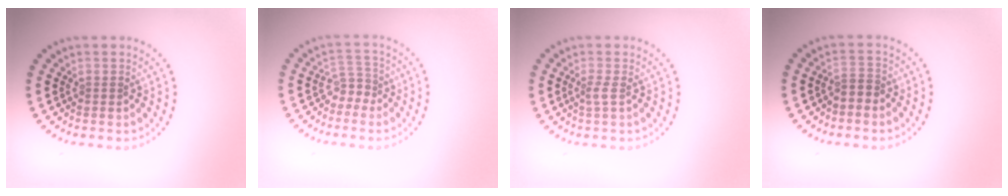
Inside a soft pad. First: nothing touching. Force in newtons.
{"total": 1.8, "press": 1.3, "slide": 1.3}
{"total": 0.9, "press": 0.7, "slide": 0.6}
{"total": 1.6, "press": 1.3, "slide": 0.9}